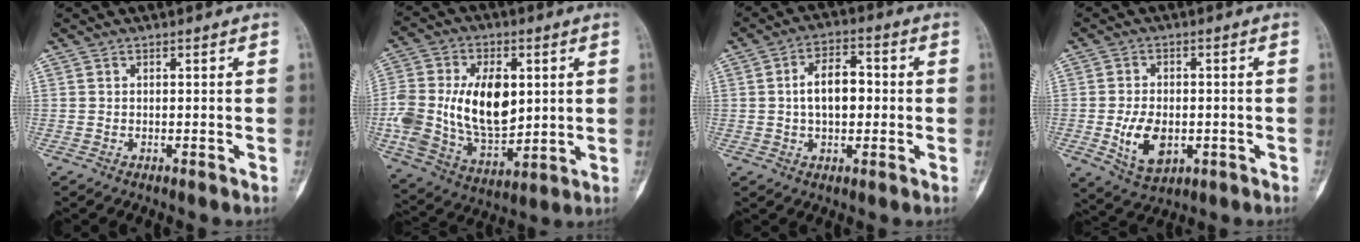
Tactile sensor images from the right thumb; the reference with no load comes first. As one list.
[{"total": 20.0, "force": [2.0, 12.4, 15.5], "torque": [-0.279, -0.011, 0.050]}, {"total": 8.3, "force": [0.3, 4.9, 6.8], "torque": [-0.099, 0.018, -0.002]}, {"total": 8.7, "force": [-1.9, 5.5, 6.5], "torque": [-0.101, -0.001, -0.021]}]